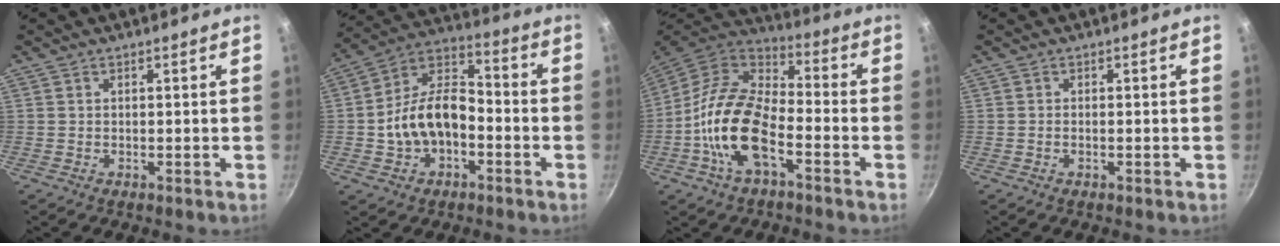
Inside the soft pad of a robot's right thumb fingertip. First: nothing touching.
{"total": 14.2, "force": [-3.2, 9.3, 10.2], "torque": [-0.160, 0.050, -0.067]}
{"total": 17.3, "force": [-5.7, 8.8, 13.8], "torque": [-0.251, 0.042, -0.121]}
{"total": 0.6, "force": [-0.3, 0.2, 0.5], "torque": [-0.013, 0.005, -0.008]}